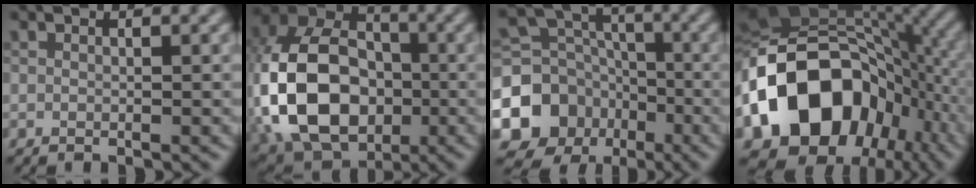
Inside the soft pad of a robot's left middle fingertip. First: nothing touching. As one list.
[{"total": 15.2, "force": [-2.8, 10.9, 10.3], "torque": [-0.224, 0.001, -0.065]}, {"total": 11.5, "force": [-4.7, 9.8, 3.9], "torque": [-0.106, -0.015, -0.097]}, {"total": 19.0, "force": [-4.6, 14.2, 11.8], "torque": [-0.222, -0.003, -0.086]}]